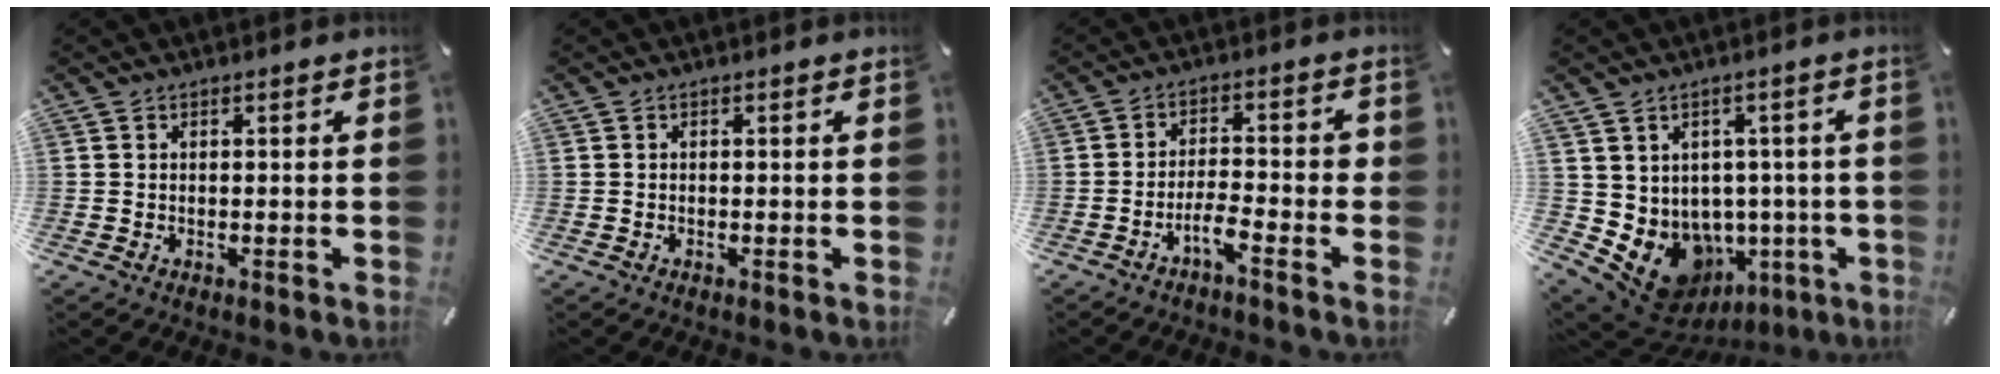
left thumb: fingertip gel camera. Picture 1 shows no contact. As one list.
[{"total": 0.0}, {"total": 5.1, "force": [-3.1, 1.4, 3.7], "torque": [-0.074, 0.010, -0.059]}, {"total": 9.3, "force": [-2.8, 7.8, 4.1], "torque": [-0.086, -0.015, -0.034]}]